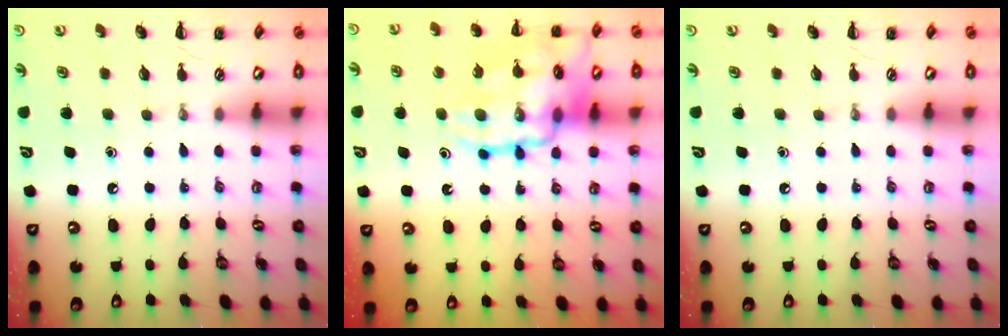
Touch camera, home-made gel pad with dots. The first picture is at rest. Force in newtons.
{"total": 20.7, "press": 20.6, "slide": 2.7}
{"total": 0.0}